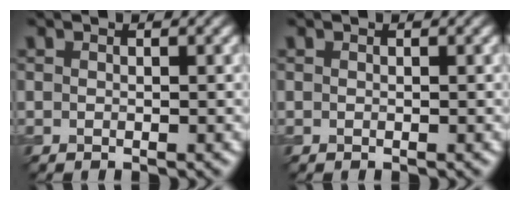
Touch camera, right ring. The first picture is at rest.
{"total": 0.0}